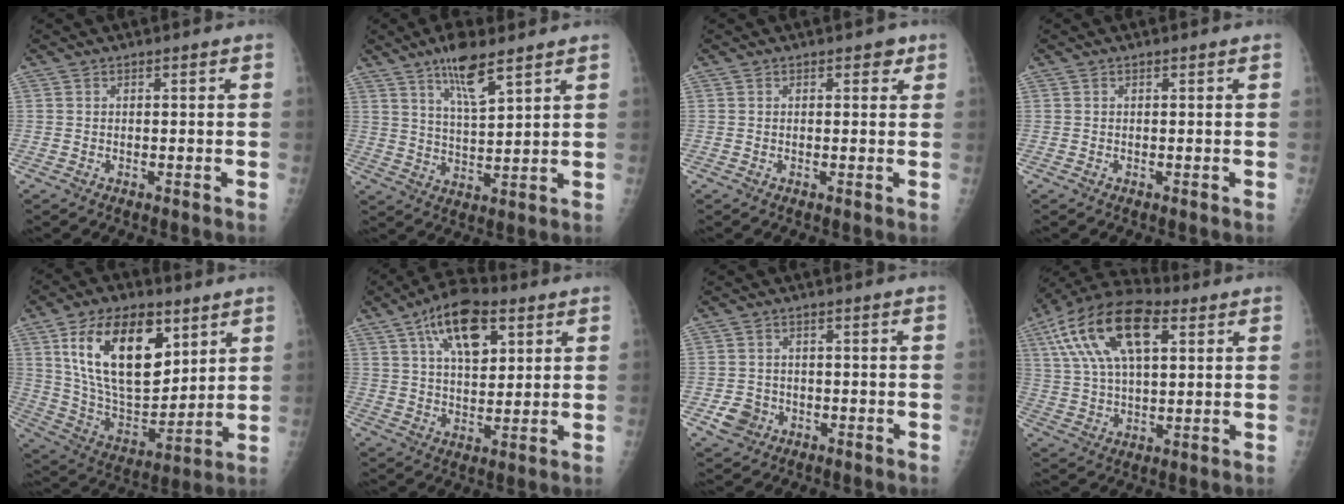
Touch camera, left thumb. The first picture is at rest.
{"total": 9.0, "force": [5.9, 2.2, 6.5], "torque": [-0.107, -0.033, 0.110]}
{"total": 1.5, "force": [0.8, 1.0, 0.8], "torque": [0.007, -0.001, 0.005]}
{"total": 0.0}
{"total": 22.3, "force": [9.4, 11.8, 16.4], "torque": [-0.243, -0.046, 0.175]}
{"total": 13.8, "force": [6.4, 6.9, 10.1], "torque": [-0.141, -0.011, 0.105]}
{"total": 4.1, "force": [-1.5, 3.6, 1.3], "torque": [-0.008, 0.008, -0.020]}
{"total": 18.9, "force": [7.3, 9.2, 14.8], "torque": [-0.269, 0.011, 0.127]}